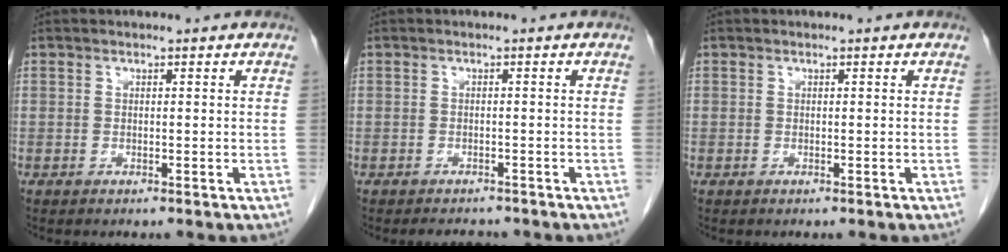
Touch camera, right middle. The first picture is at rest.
{"total": 3.2, "force": [-2.9, 1.1, 0.7], "torque": [-0.011, -0.003, -0.037]}
{"total": 0.0}